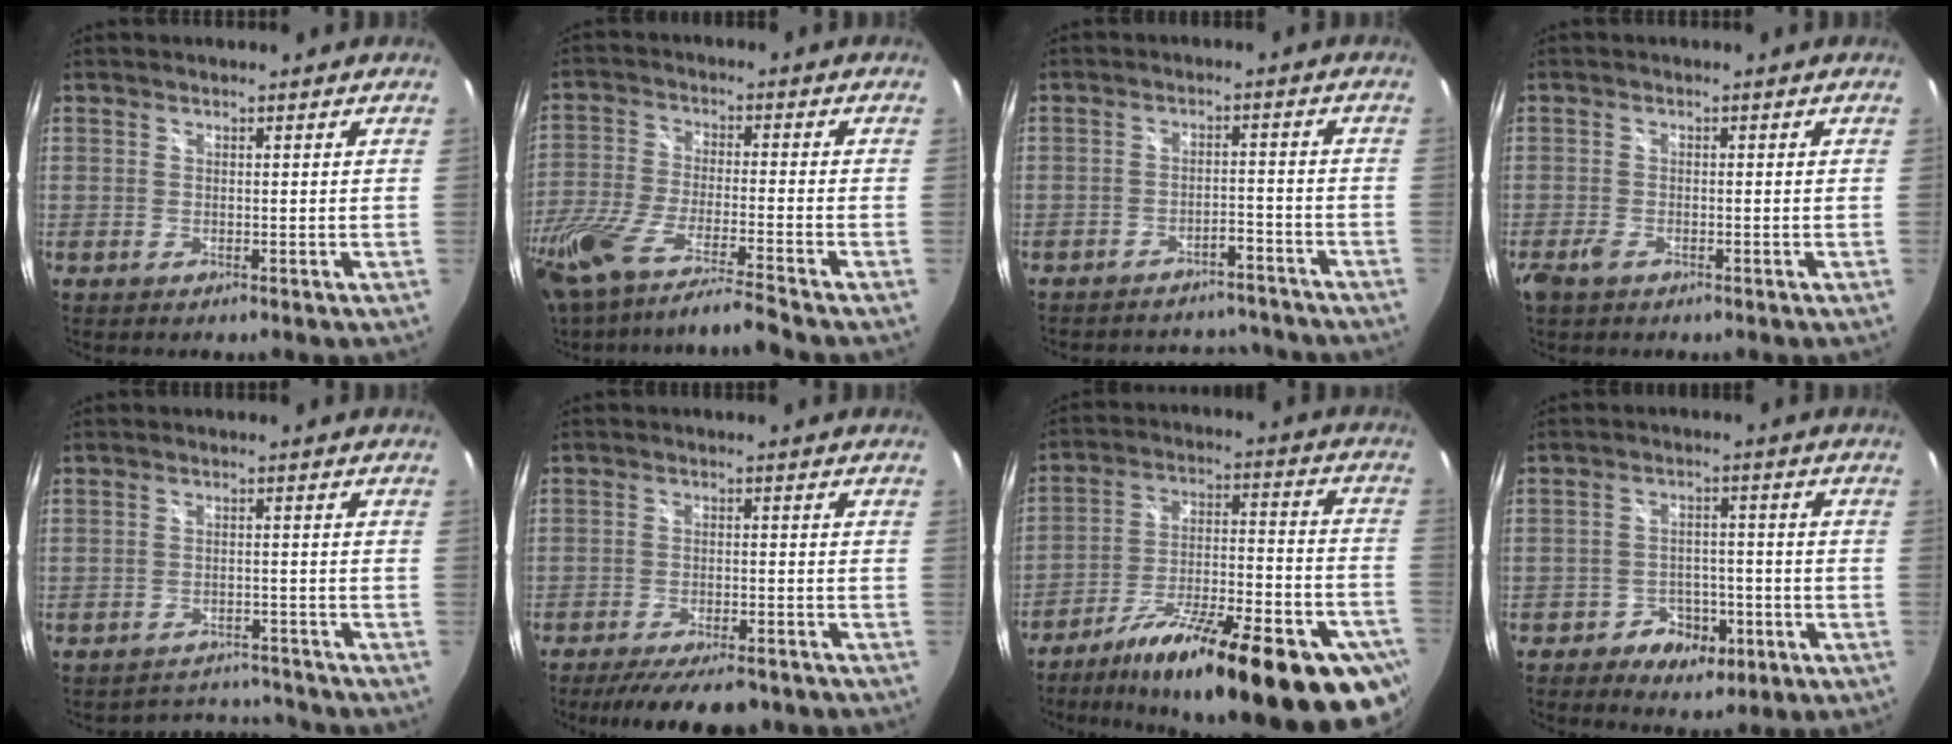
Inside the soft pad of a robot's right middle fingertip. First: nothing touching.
{"total": 16.8, "force": [-13.7, 0.5, 9.6], "torque": [-0.208, -0.050, -0.247]}
{"total": 12.9, "force": [-11.7, 3.9, 3.9], "torque": [-0.081, 0.022, -0.144]}
{"total": 2.9, "force": [-1.9, 1.3, 1.7], "torque": [-0.041, -0.007, -0.038]}
{"total": 6.6, "force": [-6.4, 1.7, 0.0], "torque": [-0.008, 0.014, -0.091]}
{"total": 11.9, "force": [-9.8, 3.2, 6.0], "torque": [-0.126, -0.025, -0.145]}
{"total": 30.8, "force": [-21.0, 7.4, 21.4], "torque": [-0.305, -0.027, -0.297]}
{"total": 7.6, "force": [-4.0, 5.6, 3.2], "torque": [-0.074, 0.016, -0.047]}